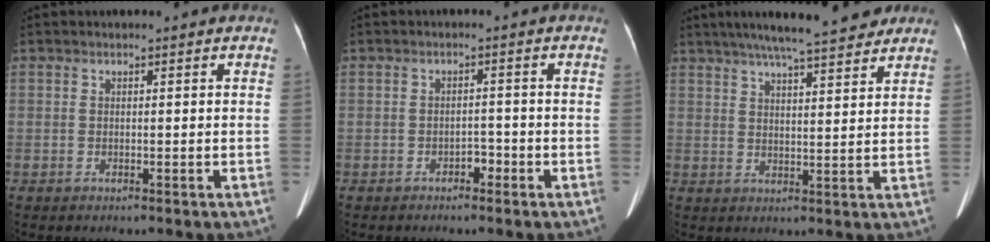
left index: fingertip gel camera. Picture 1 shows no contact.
{"total": 1.6, "force": [-1.1, 0.8, 0.7], "torque": [-0.008, 0.003, -0.017]}
{"total": 14.9, "force": [12.4, 1.8, 8.1], "torque": [-0.130, 0.023, 0.177]}